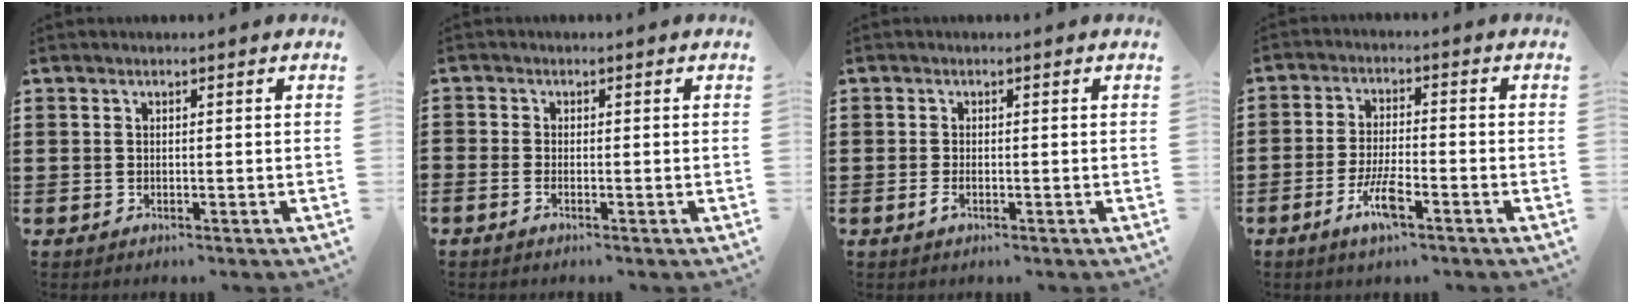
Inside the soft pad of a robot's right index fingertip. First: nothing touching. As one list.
[{"total": 0.8, "force": [-0.7, 0.1, 0.4], "torque": [-0.009, -0.004, -0.012]}, {"total": 1.4, "force": [-0.7, 0.3, 1.2], "torque": [-0.038, -0.010, -0.017]}, {"total": 6.1, "force": [-3.2, 1.4, 5.0], "torque": [-0.112, -0.009, -0.063]}]